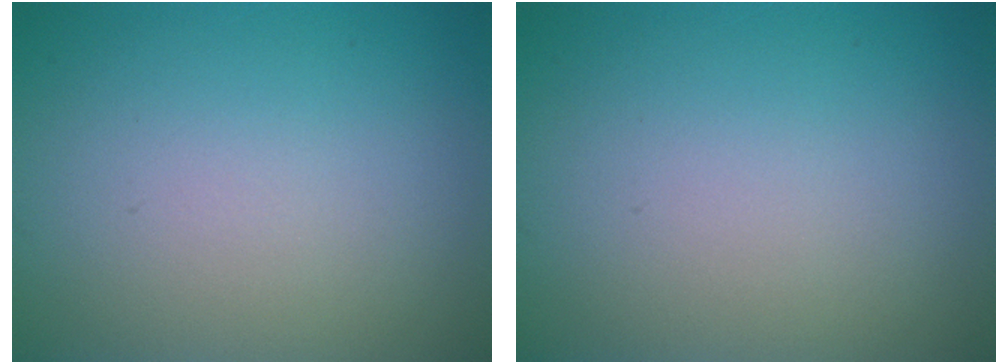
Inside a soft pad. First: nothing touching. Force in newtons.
{"total": 0.0}